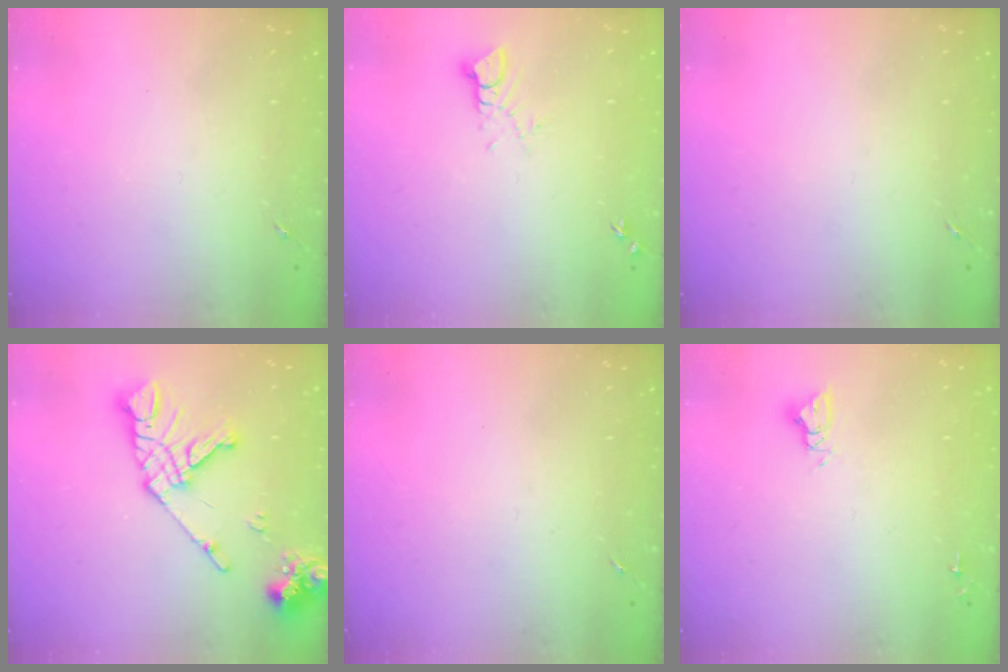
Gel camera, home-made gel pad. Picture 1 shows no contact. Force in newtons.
{"total": 3.5, "press": 3.5, "slide": 0.2}
{"total": 0.0}
{"total": 16.6, "press": 16.5, "slide": 2.0}
{"total": 0.0}
{"total": 4.9, "press": 4.9, "slide": 0.3}